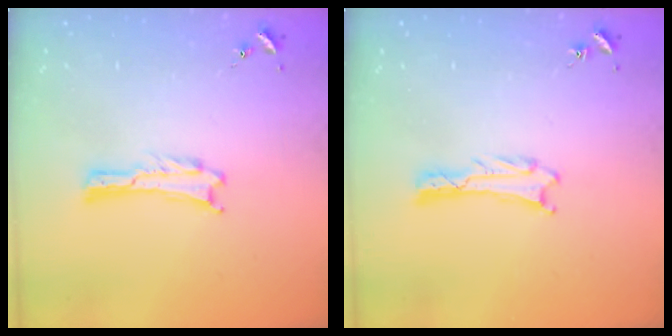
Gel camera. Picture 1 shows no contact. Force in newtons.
{"total": 0.6, "press": 0.6, "slide": 0.1}